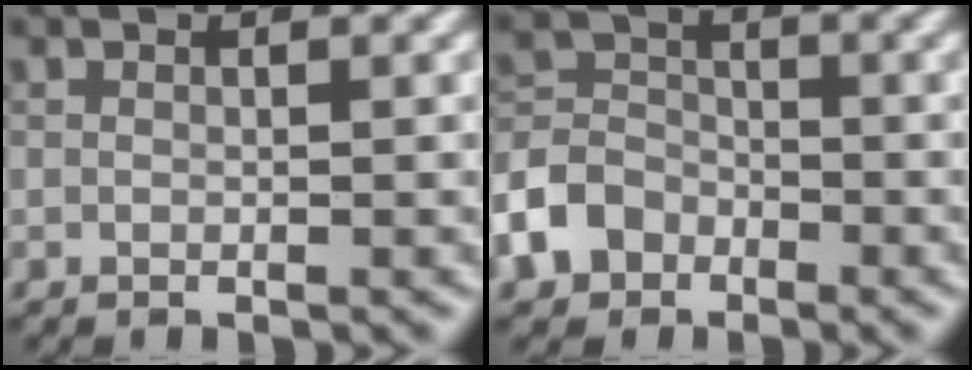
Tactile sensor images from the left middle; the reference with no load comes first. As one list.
[{"total": 5.5, "force": [-3.2, 4.2, 1.7], "torque": [-0.021, -0.003, -0.071]}]